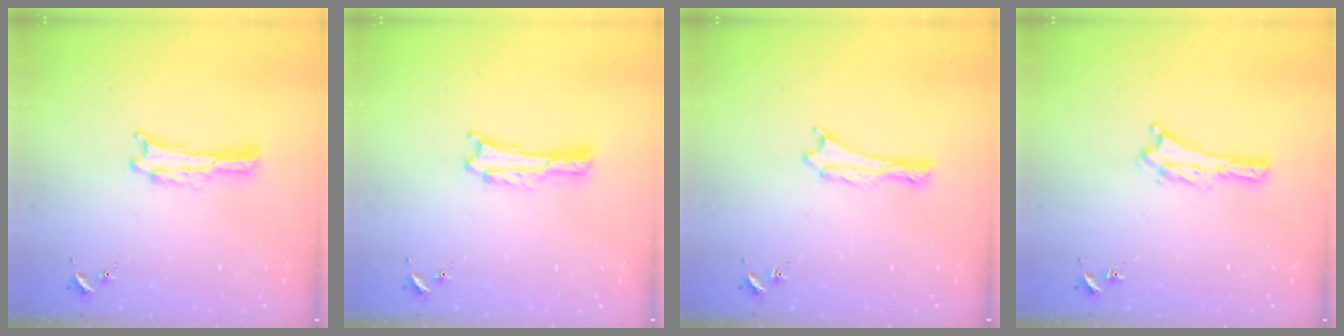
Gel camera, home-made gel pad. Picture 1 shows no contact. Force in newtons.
{"total": 0.0}
{"total": 0.0}
{"total": 0.0}